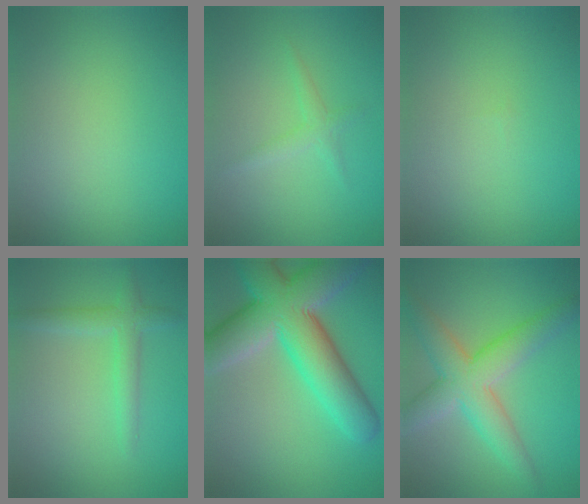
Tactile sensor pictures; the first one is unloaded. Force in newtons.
{"total": 1.4, "press": 1.4, "slide": 0.0}
{"total": 0.0}
{"total": 2.4, "press": 2.4, "slide": 0.1}
{"total": 11.9, "press": 11.9, "slide": 0.6}
{"total": 6.5, "press": 6.5, "slide": 0.3}